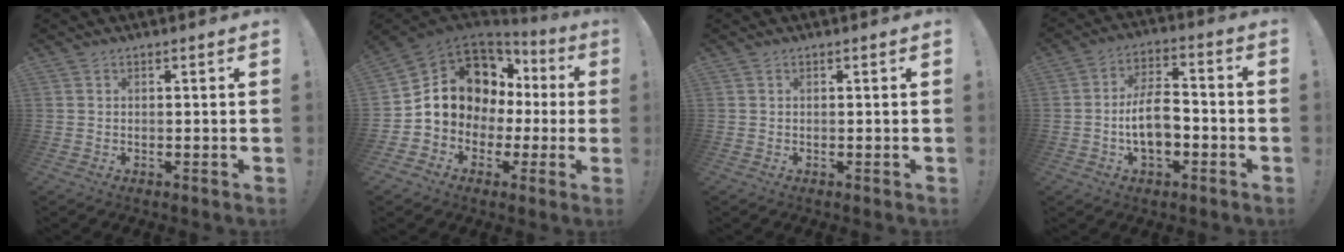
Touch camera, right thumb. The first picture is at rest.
{"total": 12.6, "force": [2.8, 10.9, 5.7], "torque": [-0.080, -0.026, 0.072]}
{"total": 0.0}
{"total": 11.0, "force": [-3.2, 6.0, 8.7], "torque": [-0.161, 0.010, -0.060]}